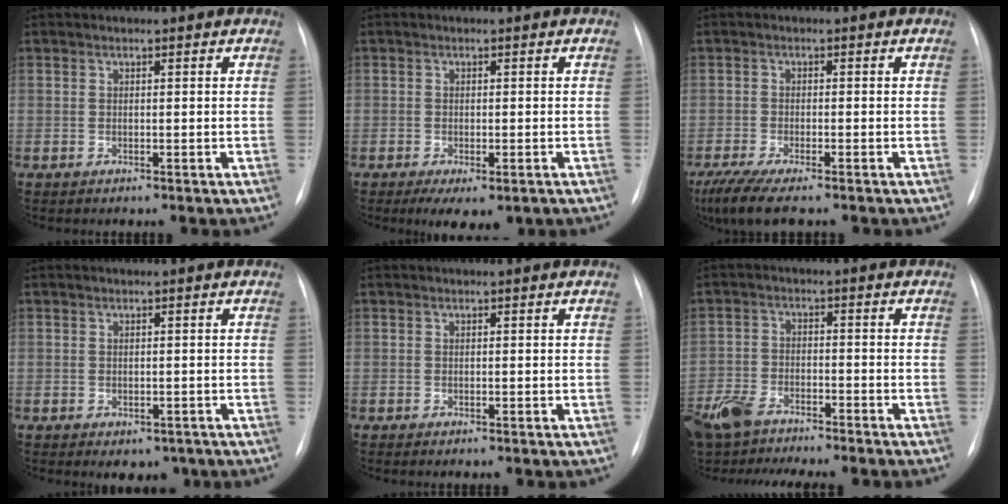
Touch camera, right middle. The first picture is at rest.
{"total": 4.6, "force": [-2.6, 1.9, 3.3], "torque": [-0.044, -0.007, -0.031]}
{"total": 7.0, "force": [-5.2, 0.9, 4.5], "torque": [-0.084, -0.020, -0.087]}
{"total": 3.1, "force": [-1.8, 2.0, 1.4], "torque": [-0.005, 0.002, -0.014]}
{"total": 0.0}
{"total": 8.2, "force": [-7.1, 2.1, 3.5], "torque": [-0.074, -0.012, -0.126]}